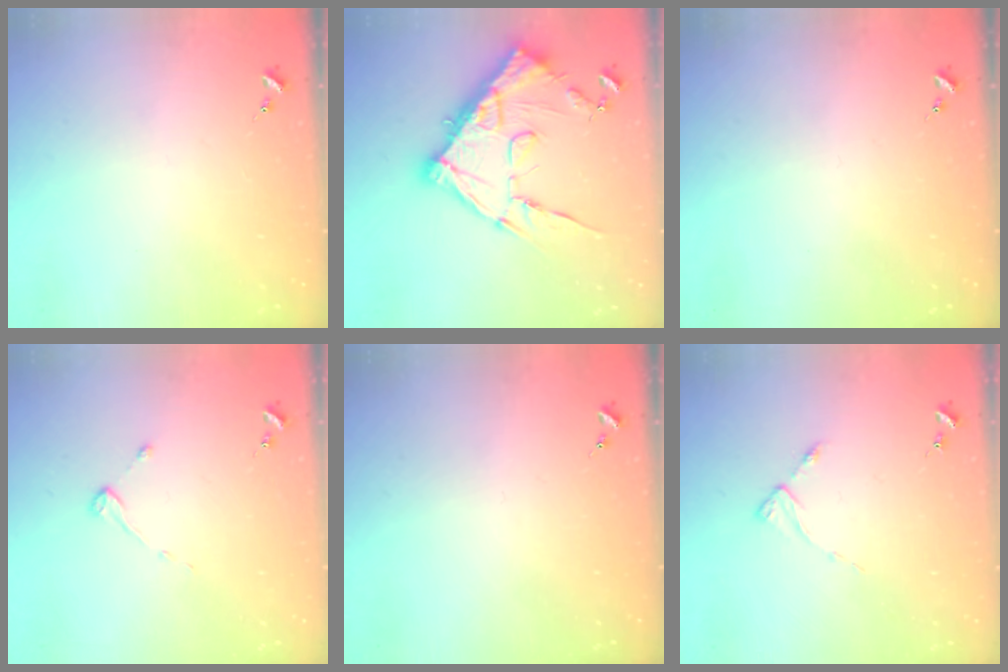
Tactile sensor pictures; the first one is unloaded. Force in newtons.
{"total": 17.2, "press": 17.2, "slide": 1.3}
{"total": 0.0}
{"total": 2.7, "press": 2.7, "slide": 0.3}
{"total": 0.0}
{"total": 2.9, "press": 2.8, "slide": 0.4}